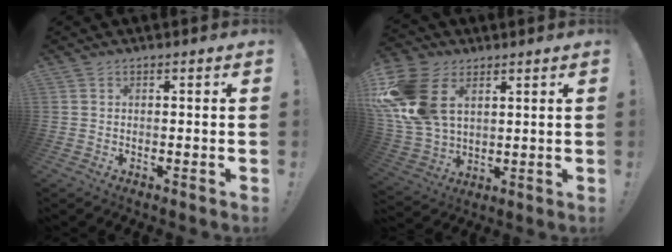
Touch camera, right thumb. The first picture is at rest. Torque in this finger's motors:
{"motor_torque": [0.52, 0.73, 1.66, 0.62, 0.48]}